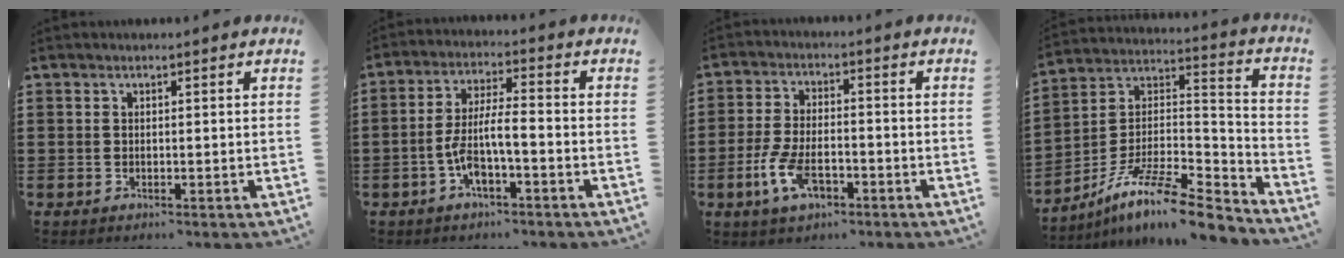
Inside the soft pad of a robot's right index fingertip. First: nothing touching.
{"total": 7.0, "force": [-2.6, 1.9, 6.2], "torque": [-0.140, -0.005, -0.054]}
{"total": 7.0, "force": [-3.0, 3.2, 5.5], "torque": [-0.123, -0.002, -0.058]}
{"total": 11.7, "force": [-9.2, 2.3, 6.8], "torque": [-0.127, 0.014, -0.179]}